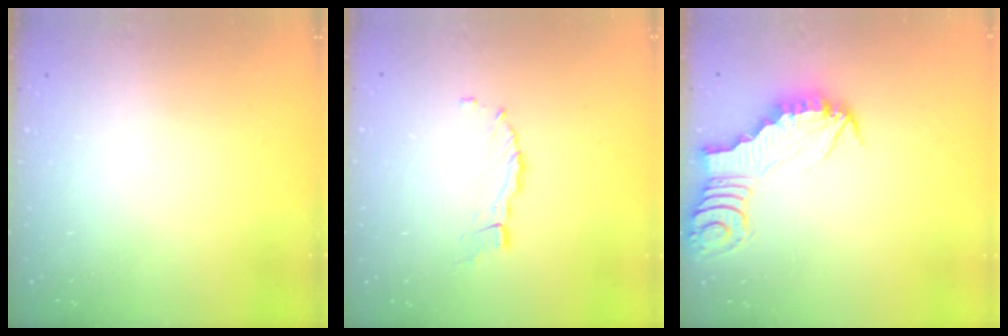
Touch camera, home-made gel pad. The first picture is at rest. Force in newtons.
{"total": 4.8, "press": 4.7, "slide": 0.2}
{"total": 2.9, "press": 2.9, "slide": 0.2}